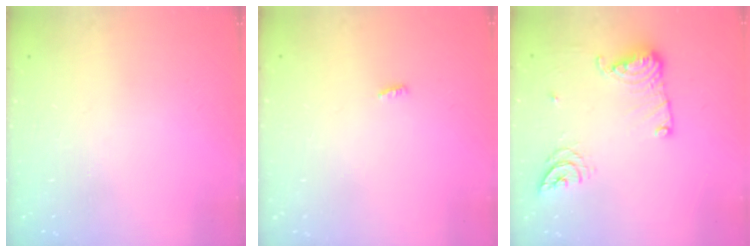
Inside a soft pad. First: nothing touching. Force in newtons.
{"total": 2.3, "press": 2.1, "slide": 0.8}
{"total": 12.2, "press": 12.1, "slide": 1.2}